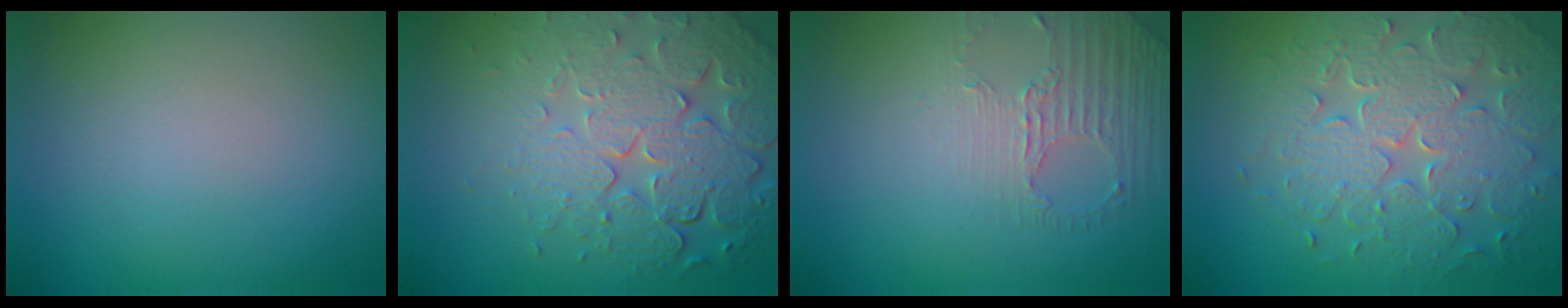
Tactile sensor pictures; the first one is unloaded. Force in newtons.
{"total": 8.1, "press": 5.8, "slide": 5.7}
{"total": 1.6, "press": 1.0, "slide": 1.2}
{"total": 7.9, "press": 5.7, "slide": 5.5}